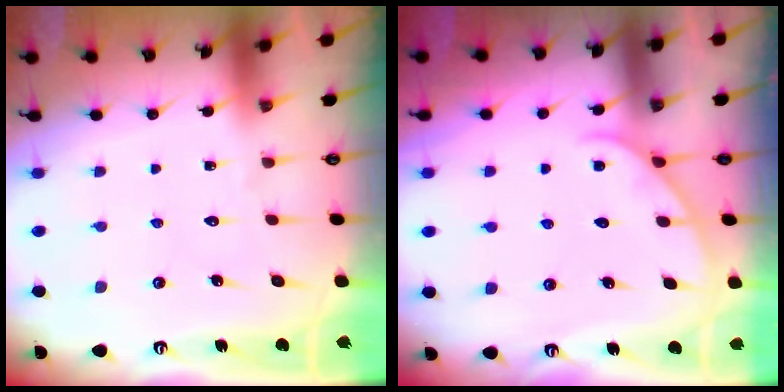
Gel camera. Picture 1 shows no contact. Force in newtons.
{"total": 5.2, "press": 5.1, "slide": 0.3}